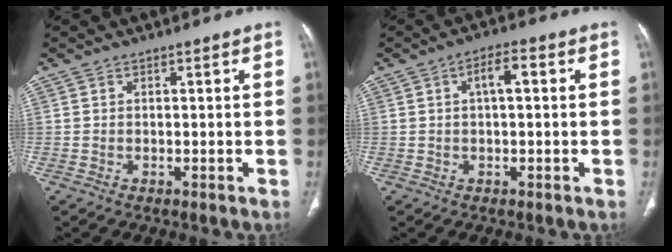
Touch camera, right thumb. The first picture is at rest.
{"total": 4.4, "force": [0.8, 1.7, 4.0], "torque": [-0.065, 0.014, 0.011]}